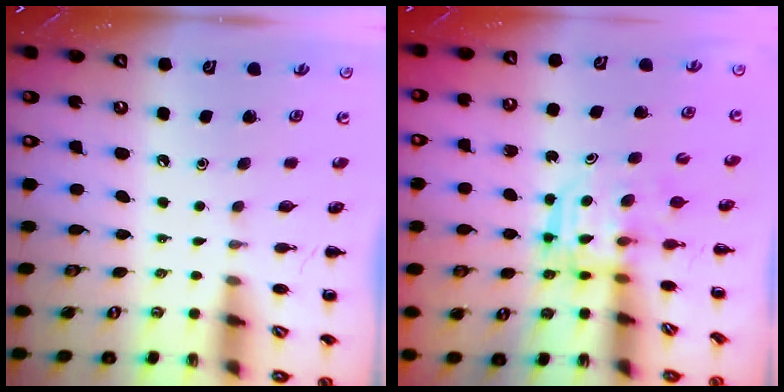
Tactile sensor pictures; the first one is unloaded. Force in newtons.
{"total": 3.1, "press": 3.1, "slide": 0.2}